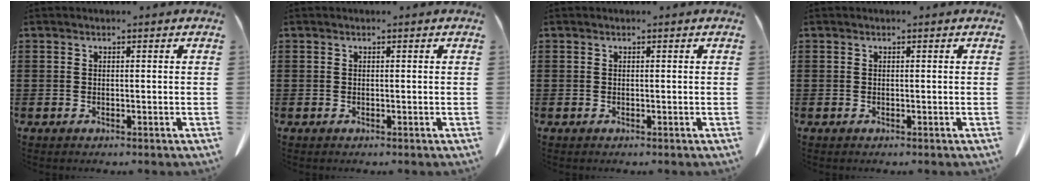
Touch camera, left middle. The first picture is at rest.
{"total": 0.0}
{"total": 0.0}
{"total": 0.0}